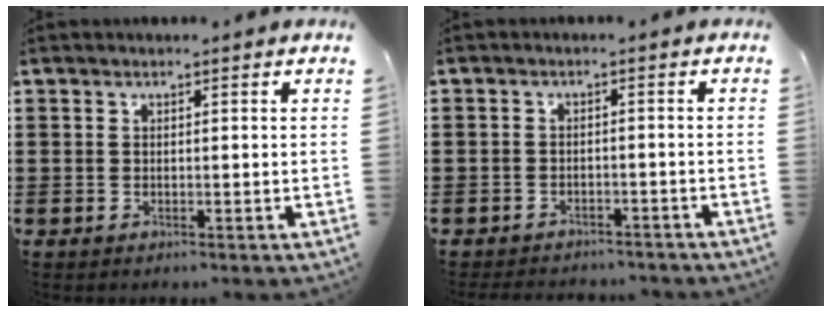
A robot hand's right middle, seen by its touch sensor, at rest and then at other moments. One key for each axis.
{"total": 2.4, "fx": -2.3, "fy": 0.4, "fz": -0.3, "tx": -0.001, "ty": 0.000, "tz": -0.053}